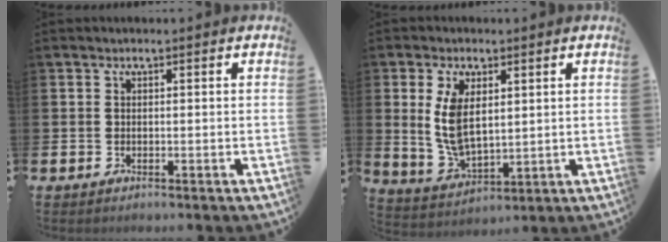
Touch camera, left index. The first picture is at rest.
{"total": 6.8, "force": [2.3, 3.7, 5.2], "torque": [-0.107, -0.002, 0.038]}